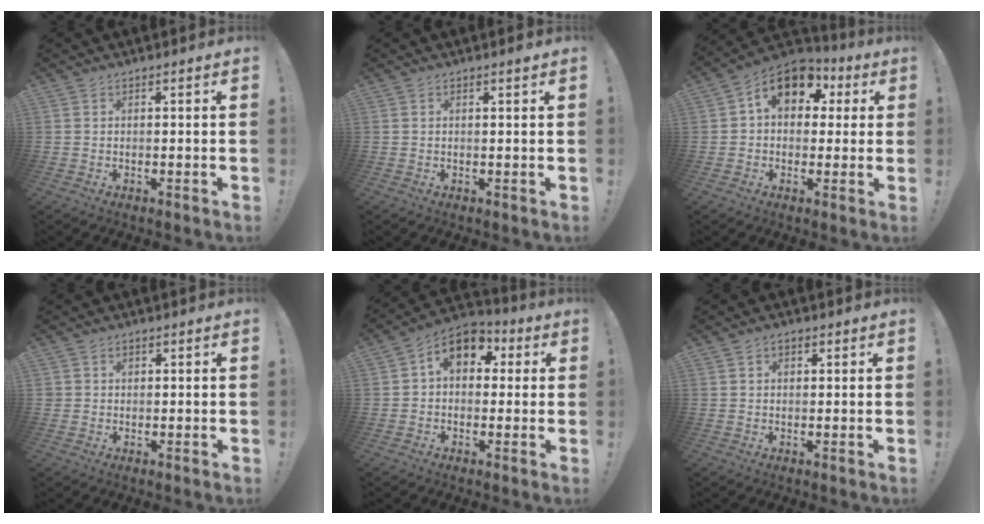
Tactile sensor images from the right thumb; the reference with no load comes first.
{"total": 1.0, "force": [0.6, -0.2, 0.8], "torque": [-0.006, -0.004, 0.008]}
{"total": 13.2, "force": [4.7, 9.3, 8.0], "torque": [-0.113, -0.007, 0.089]}
{"total": 1.3, "force": [0.5, 1.2, 0.2], "torque": [0.005, -0.002, 0.007]}
{"total": 10.0, "force": [3.1, 7.1, 6.4], "torque": [-0.087, 0.001, 0.059]}
{"total": 1.6, "force": [0.7, 1.2, 0.8], "torque": [-0.007, 0.000, 0.011]}